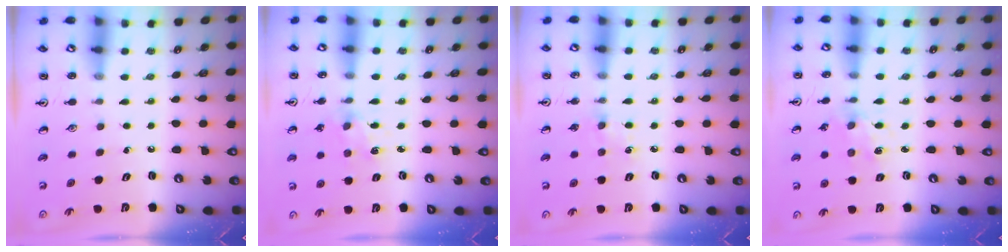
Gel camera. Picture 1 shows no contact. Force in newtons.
{"total": 2.1, "press": 2.1, "slide": 0.3}
{"total": 5.1, "press": 5.0, "slide": 0.6}
{"total": 1.9, "press": 1.9, "slide": 0.2}